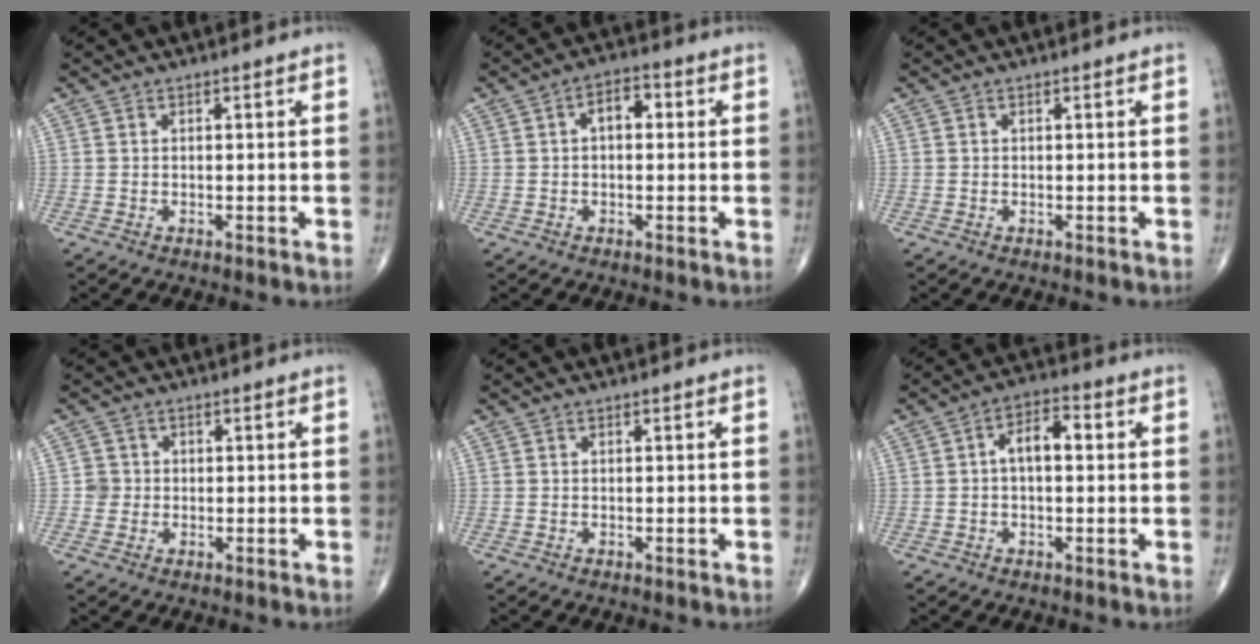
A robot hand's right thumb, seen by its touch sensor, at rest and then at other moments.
{"total": 4.6, "force": [0.6, 2.7, 3.6], "torque": [-0.044, 0.016, 0.000]}
{"total": 0.0}
{"total": 2.3, "force": [-0.1, 2.3, 0.1], "torque": [0.018, 0.008, -0.006]}
{"total": 0.0}
{"total": 6.1, "force": [0.5, 3.1, 5.2], "torque": [-0.081, 0.022, 0.000]}